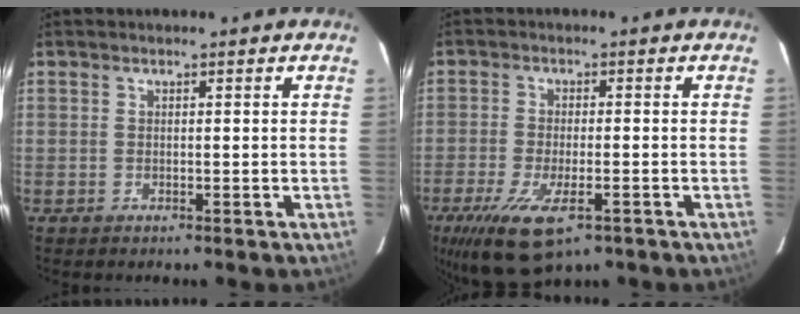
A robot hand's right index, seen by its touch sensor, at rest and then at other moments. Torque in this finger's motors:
{"motor_torque": [1.33, -0.81, 0.63, 0.13]}